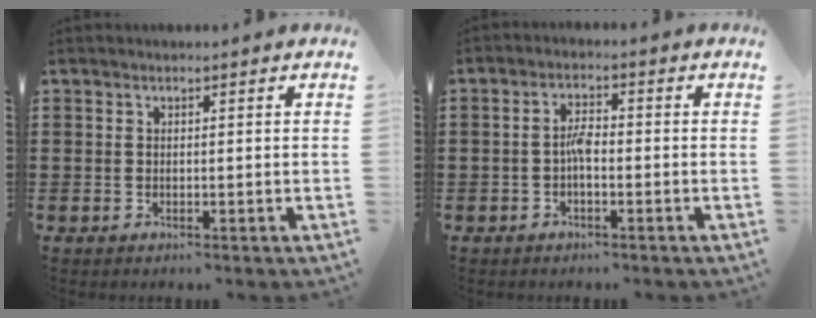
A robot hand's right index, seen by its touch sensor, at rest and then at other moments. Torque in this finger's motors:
{"motor_torque": [0.82, -0.56, 0.08, 0.09]}